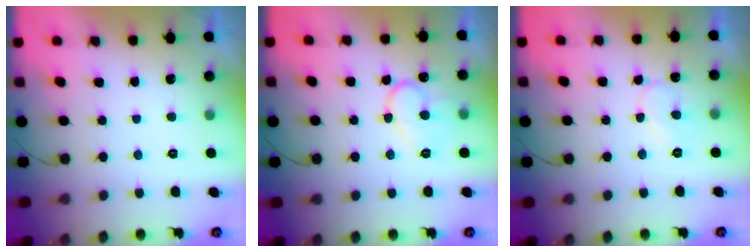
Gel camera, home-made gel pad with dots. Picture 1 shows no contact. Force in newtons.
{"total": 11.0, "press": 11.0, "slide": 0.9}
{"total": 8.0, "press": 8.0, "slide": 0.4}